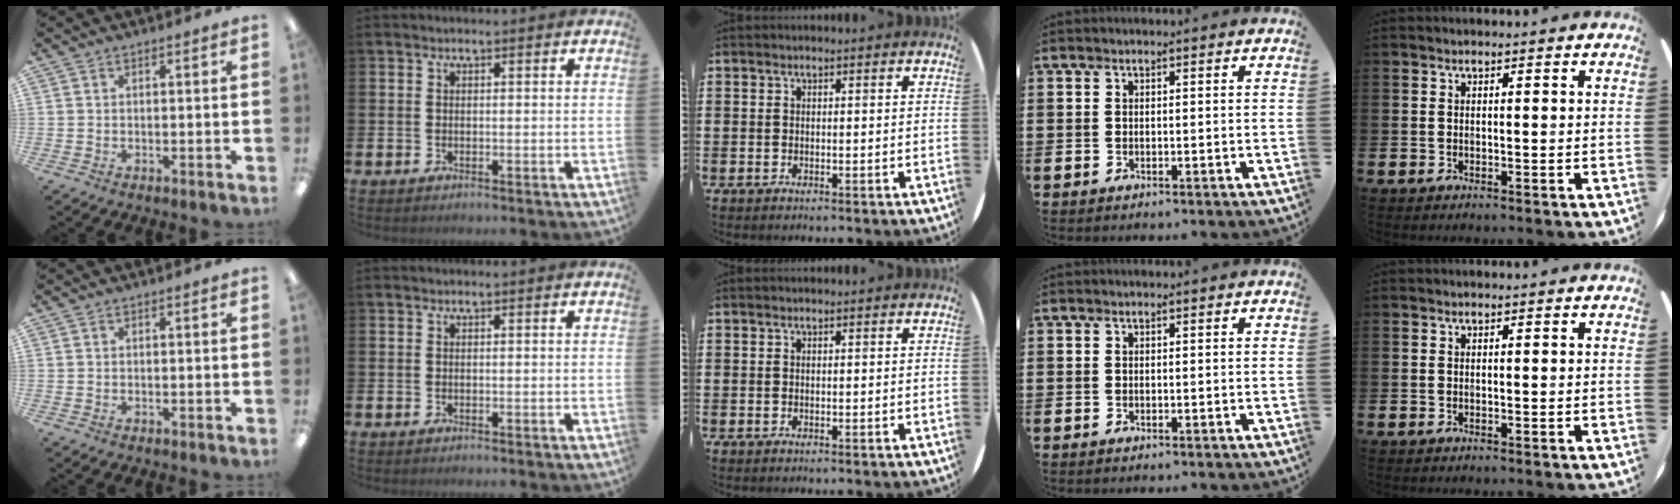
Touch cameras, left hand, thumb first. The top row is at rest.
{}